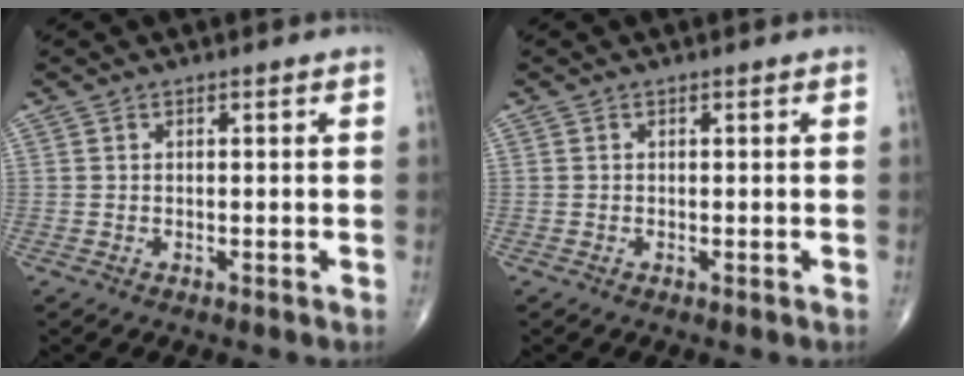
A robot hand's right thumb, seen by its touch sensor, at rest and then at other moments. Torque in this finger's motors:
{"motor_torque": [0.08, 0.03, -0.30, -0.25, 0.06]}